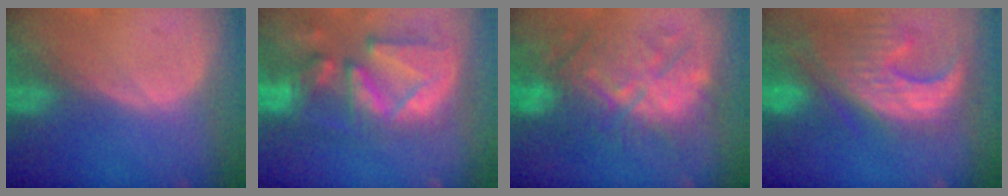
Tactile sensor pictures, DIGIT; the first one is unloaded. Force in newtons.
{"total": 13.1, "press": 11.3, "slide": 6.6}
{"total": 10.6, "press": 10.6, "slide": 1.2}
{"total": 12.4, "press": 11.2, "slide": 5.4}